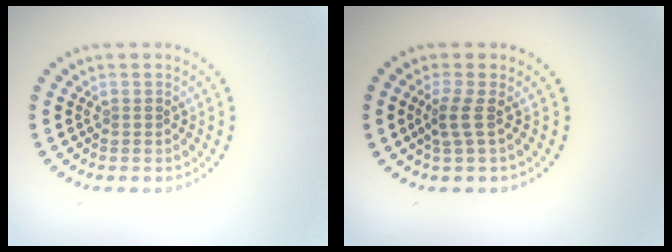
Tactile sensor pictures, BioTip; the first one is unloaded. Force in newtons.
{"total": 1.9, "press": 1.2, "slide": 1.4}